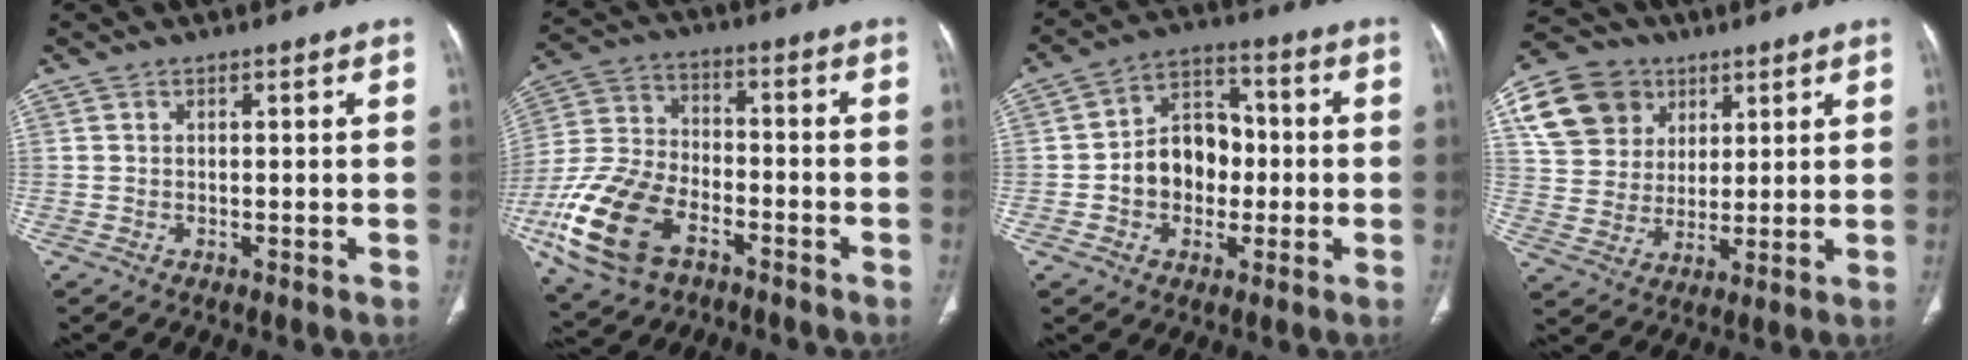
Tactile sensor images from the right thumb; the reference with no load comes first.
{"total": 18.2, "force": [-8.4, 10.8, 12.0], "torque": [-0.253, 0.031, -0.156]}
{"total": 11.8, "force": [-1.3, 9.1, 7.4], "torque": [-0.074, 0.034, -0.027]}
{"total": 14.9, "force": [6.4, 12.2, 5.5], "torque": [-0.080, -0.001, 0.118]}